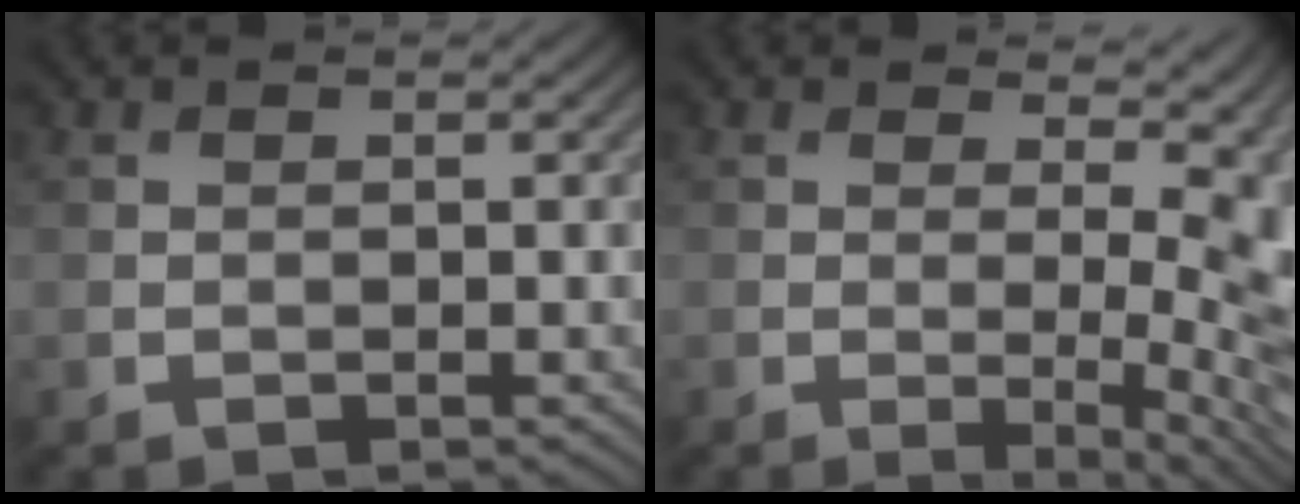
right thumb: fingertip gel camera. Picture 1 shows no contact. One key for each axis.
{"total": 11.3, "fx": 0.9, "fy": 4.2, "fz": 10.4, "tx": -0.106, "ty": 0.004, "tz": 0.022}